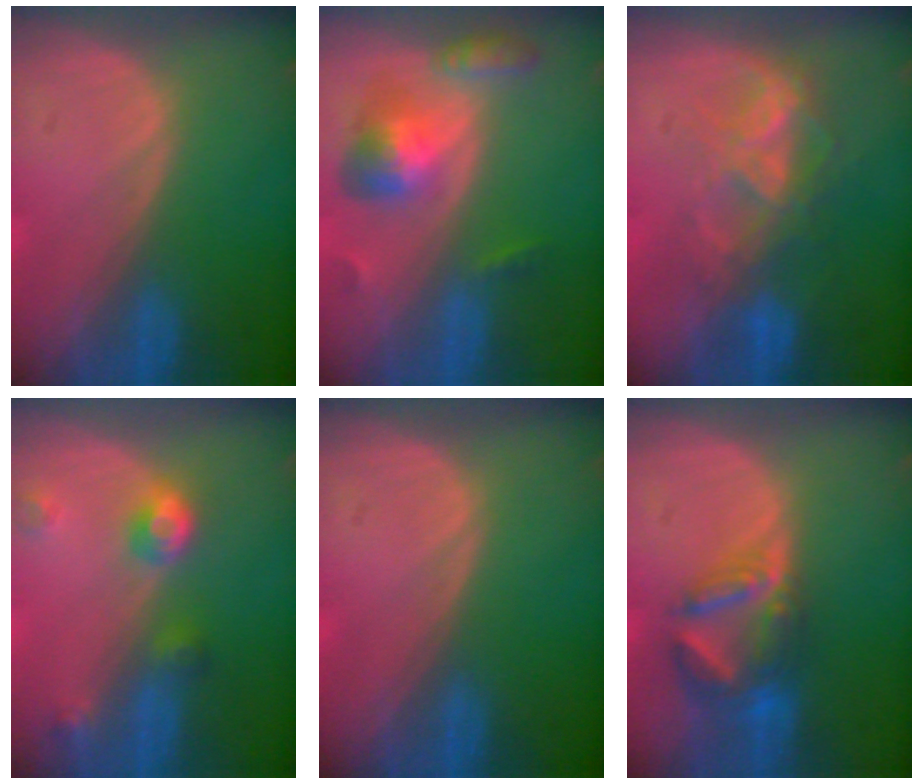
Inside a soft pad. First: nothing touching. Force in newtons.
{"total": 6.5, "press": 6.0, "slide": 2.5}
{"total": 7.0, "press": 6.7, "slide": 2.2}
{"total": 4.7, "press": 4.3, "slide": 2.0}
{"total": 0.0}
{"total": 7.2, "press": 6.3, "slide": 3.4}